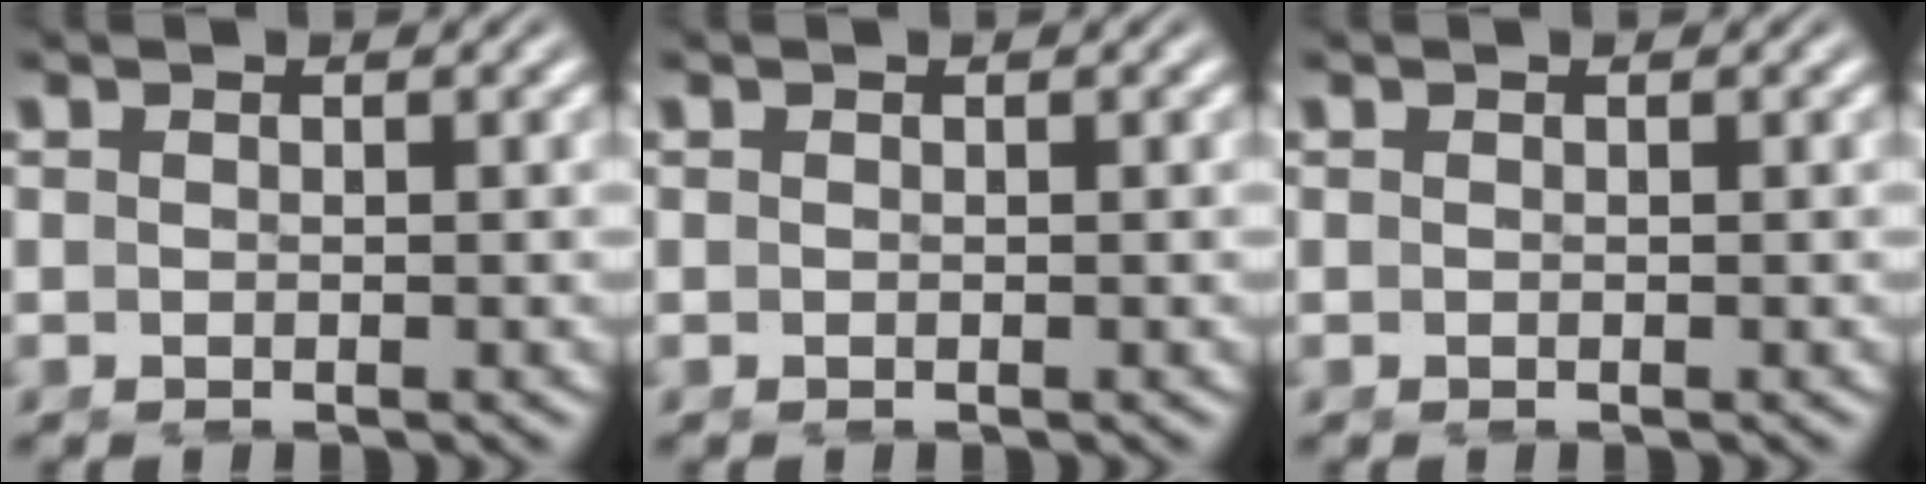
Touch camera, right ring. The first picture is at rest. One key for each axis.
{"total": 0.0}
{"total": 0.0}